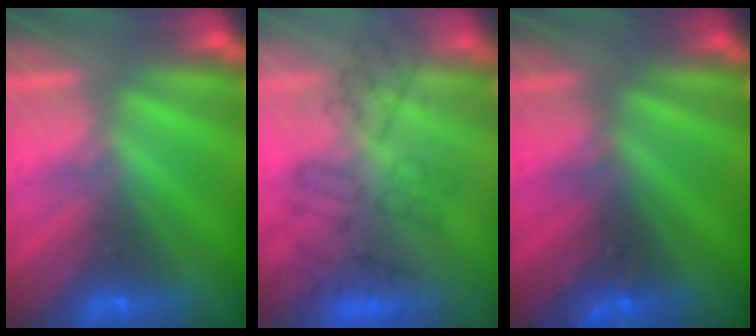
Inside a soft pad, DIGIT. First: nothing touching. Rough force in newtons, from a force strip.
{"total": 4.5}
{"total": 2.4}